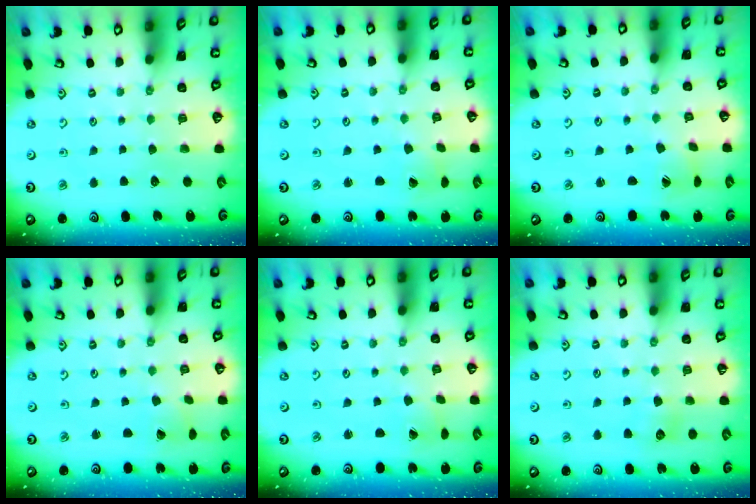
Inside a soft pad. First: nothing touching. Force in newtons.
{"total": 2.1, "press": 2.1, "slide": 0.3}
{"total": 1.9, "press": 1.8, "slide": 0.2}
{"total": 1.6, "press": 1.5, "slide": 0.4}
{"total": 1.0, "press": 1.0, "slide": 0.1}
{"total": 5.7, "press": 5.6, "slide": 0.8}